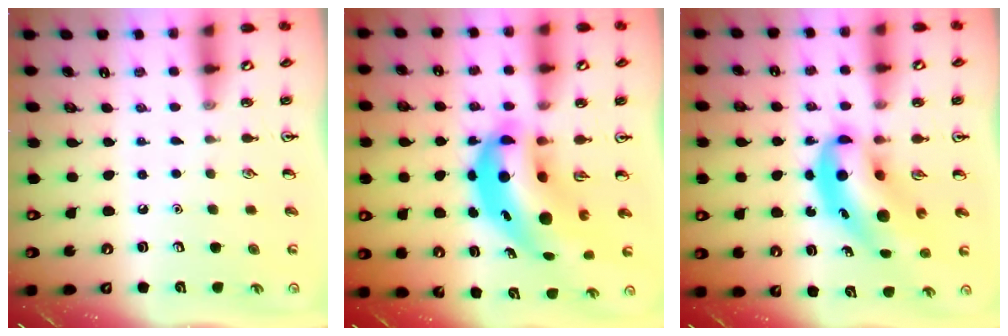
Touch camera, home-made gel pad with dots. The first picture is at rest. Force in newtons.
{"total": 12.6, "press": 12.1, "slide": 3.6}
{"total": 10.5, "press": 10.1, "slide": 3.0}